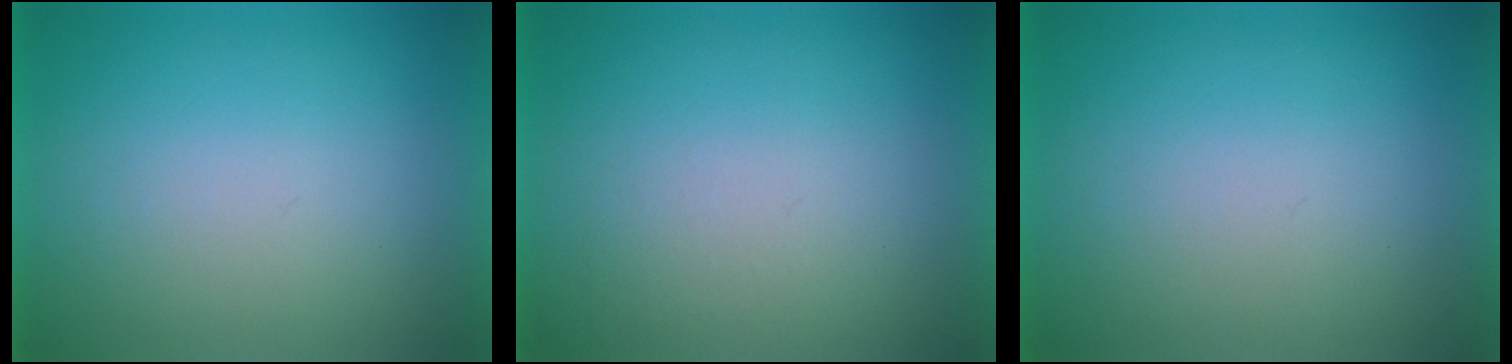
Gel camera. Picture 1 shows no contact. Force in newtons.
{"total": 1.7}
{"total": 1.2}